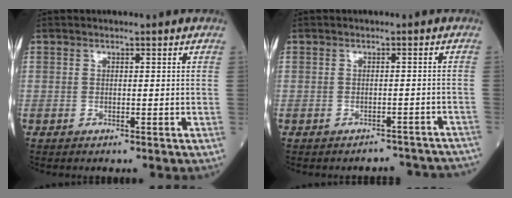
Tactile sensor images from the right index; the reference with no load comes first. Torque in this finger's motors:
{"motor_torque": [-0.45, -0.09, -0.06, -0.02]}